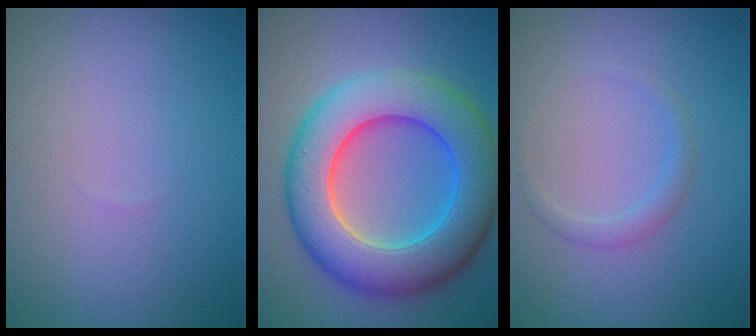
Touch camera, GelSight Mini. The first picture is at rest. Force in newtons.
{"total": 10.8, "press": 10.7, "slide": 0.7}
{"total": 1.2, "press": 1.2, "slide": 0.1}